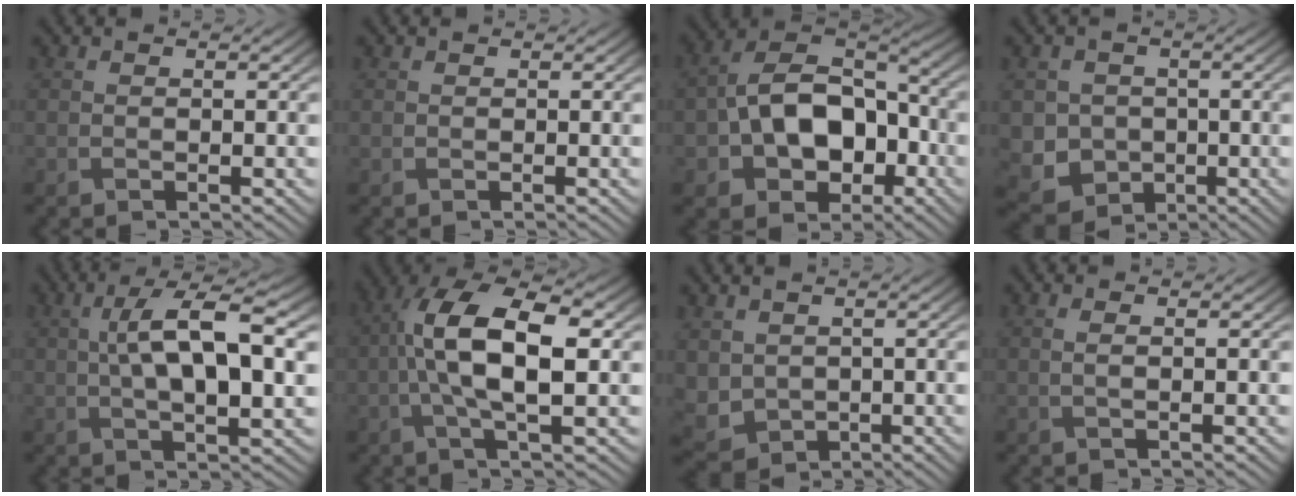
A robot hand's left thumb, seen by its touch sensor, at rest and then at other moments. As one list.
[{"total": 0.7, "force": [0.2, 0.7, -0.1], "torque": [0.006, -0.002, 0.001]}, {"total": 12.5, "force": [-2.6, 8.5, 8.8], "torque": [-0.166, 0.006, -0.058]}, {"total": 5.9, "force": [-0.7, 5.5, 2.0], "torque": [-0.054, -0.023, -0.024]}, {"total": 11.7, "force": [2.0, 4.3, 10.7], "torque": [-0.190, 0.007, 0.034]}, {"total": 11.4, "force": [0.1, 4.6, 10.4], "torque": [-0.202, 0.013, -0.002]}, {"total": 4.0, "force": [0.9, 3.4, 2.0], "torque": [-0.070, -0.015, 0.021]}, {"total": 1.0, "force": [0.2, 0.2, 1.0], "torque": [-0.023, 0.003, 0.003]}]